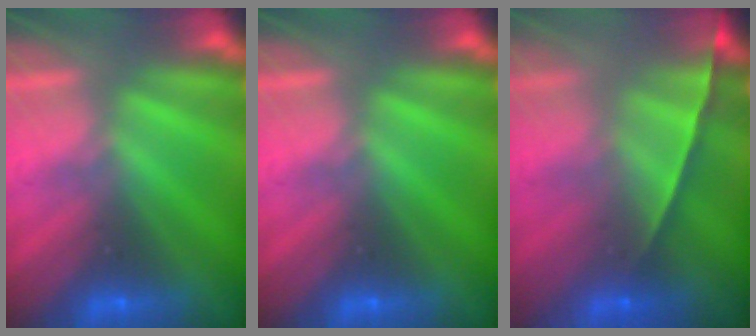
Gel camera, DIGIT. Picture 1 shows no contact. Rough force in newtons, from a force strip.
{"total": 0.0}
{"total": 1.5}